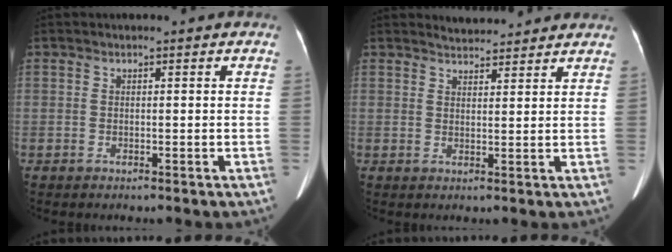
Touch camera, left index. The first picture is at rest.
{"total": 5.1, "force": [4.9, 1.0, 0.8], "torque": [-0.016, 0.020, 0.065]}